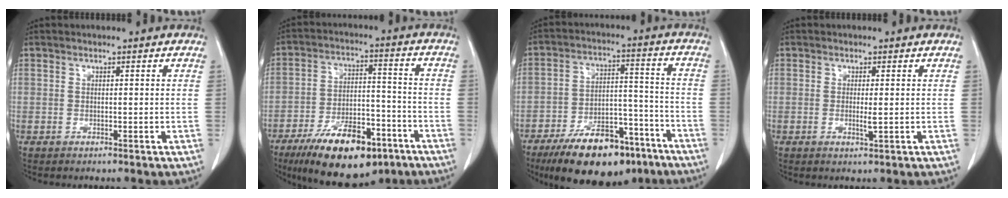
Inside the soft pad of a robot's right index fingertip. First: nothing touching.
{"total": 16.7, "force": [-10.5, 6.7, 11.1], "torque": [-0.187, 0.005, -0.168]}
{"total": 17.1, "force": [-12.0, 7.0, 9.9], "torque": [-0.155, 0.023, -0.191]}
{"total": 1.6, "force": [-0.1, 0.1, 1.6], "torque": [-0.029, -0.004, 0.002]}